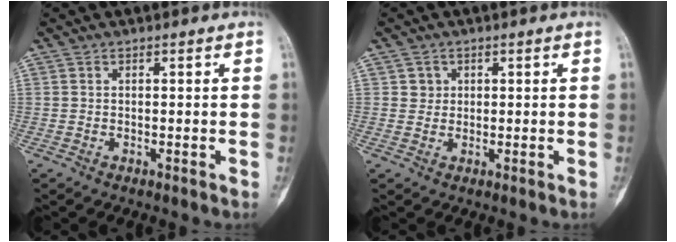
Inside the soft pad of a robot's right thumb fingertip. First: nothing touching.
{"total": 2.0, "force": [0.6, 1.9, 0.2], "torque": [0.010, 0.001, 0.005]}